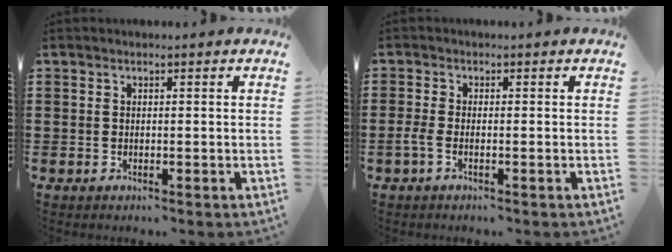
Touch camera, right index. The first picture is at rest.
{"total": 1.7, "force": [-0.9, 0.4, 1.4], "torque": [-0.040, -0.006, -0.022]}